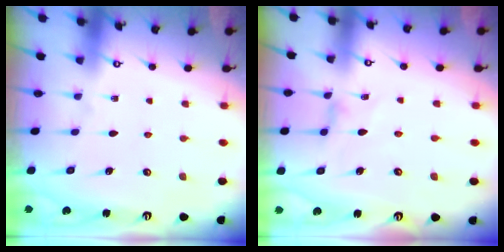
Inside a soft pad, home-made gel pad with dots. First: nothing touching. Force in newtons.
{"total": 1.5, "press": 1.4, "slide": 0.3}